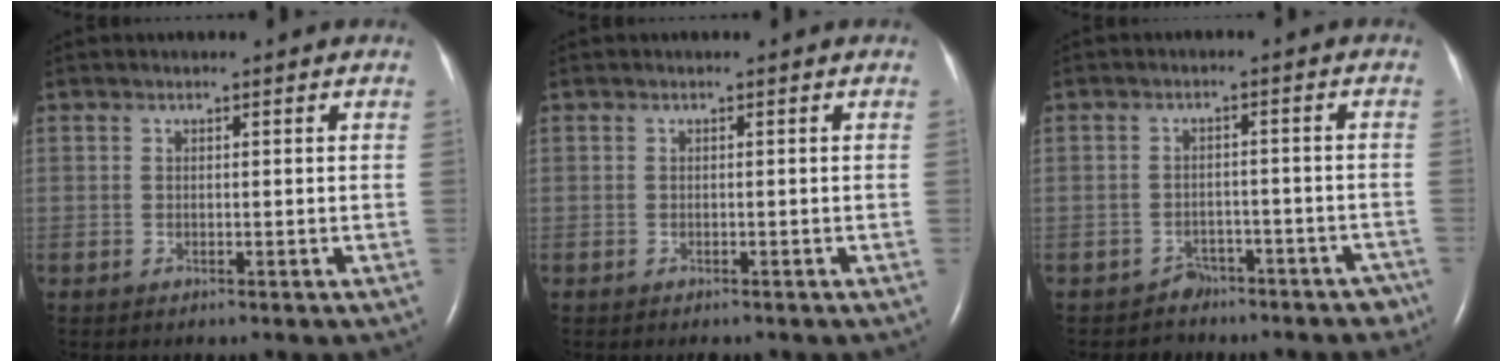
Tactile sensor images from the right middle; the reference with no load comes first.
{"total": 0.7, "force": [-0.6, 0.2, 0.3], "torque": [-0.010, -0.003, -0.007]}
{"total": 5.7, "force": [-4.5, 3.6, -0.3], "torque": [0.031, 0.029, -0.057]}